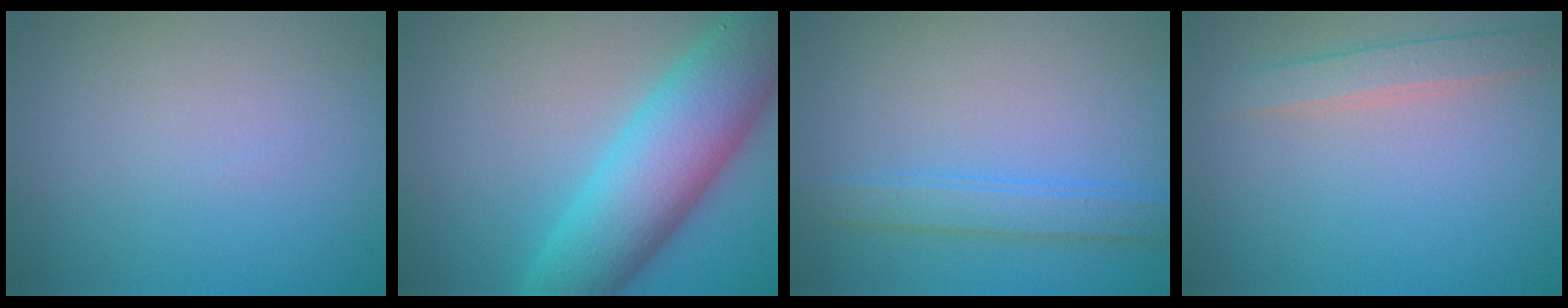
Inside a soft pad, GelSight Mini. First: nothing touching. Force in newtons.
{"total": 9.9, "press": 9.9, "slide": 0.0}
{"total": 2.7, "press": 2.7, "slide": 0.1}
{"total": 2.2, "press": 2.2, "slide": 0.2}